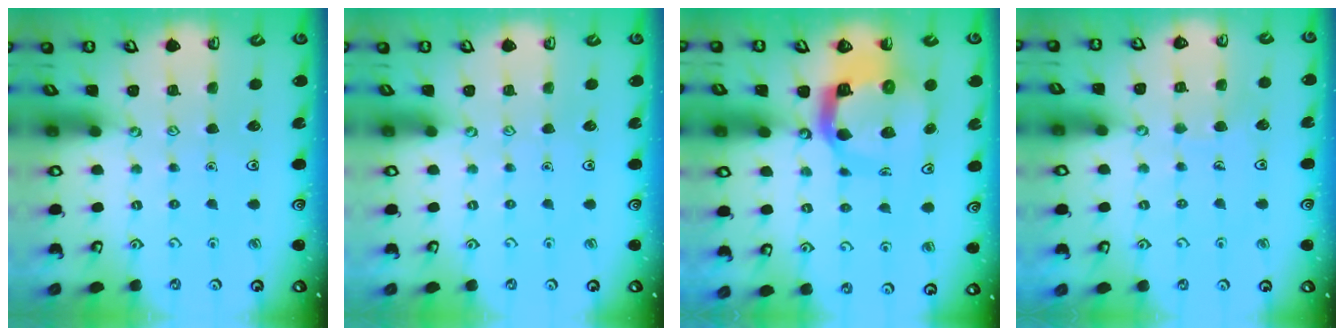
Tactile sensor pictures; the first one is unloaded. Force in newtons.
{"total": 0.0}
{"total": 12.1, "press": 12.0, "slide": 1.4}
{"total": 3.7, "press": 3.7, "slide": 0.3}